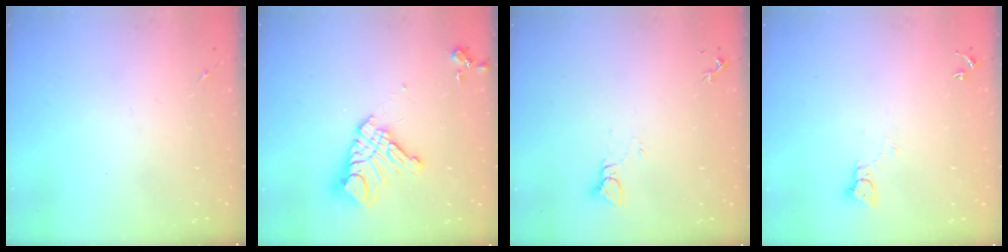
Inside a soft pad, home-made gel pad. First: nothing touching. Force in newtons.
{"total": 15.7, "press": 15.6, "slide": 1.8}
{"total": 3.2, "press": 3.2, "slide": 0.2}
{"total": 2.1, "press": 2.1, "slide": 0.2}